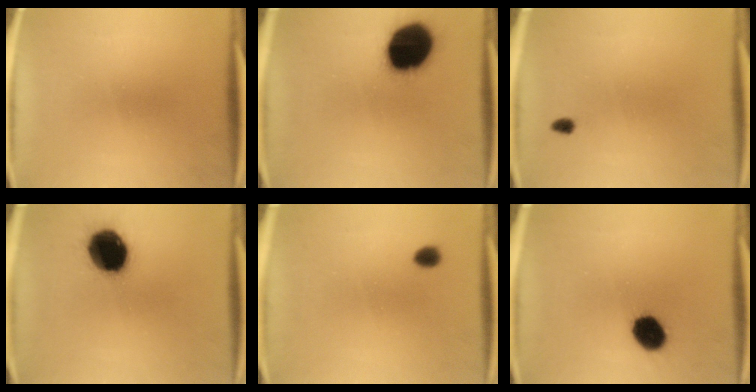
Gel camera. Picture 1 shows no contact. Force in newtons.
{"total": 19.3}
{"total": 1.5}
{"total": 16.8}
{"total": 2.1}
{"total": 8.6}